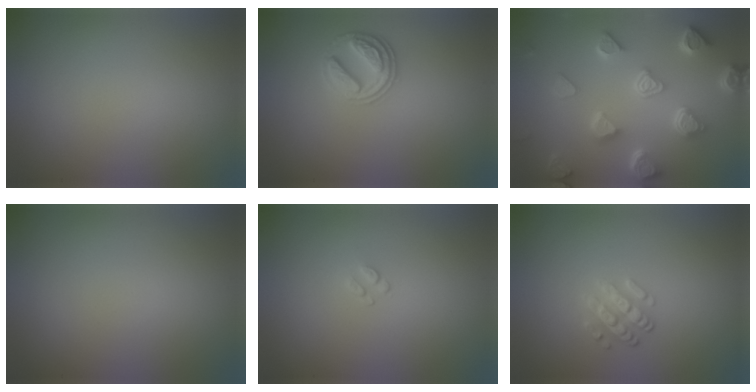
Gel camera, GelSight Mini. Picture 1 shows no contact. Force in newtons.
{"total": 2.9, "press": 2.8, "slide": 0.7}
{"total": 6.7, "press": 5.4, "slide": 4.0}
{"total": 0.0}
{"total": 0.6, "press": 0.4, "slide": 0.5}
{"total": 2.8, "press": 2.3, "slide": 1.5}